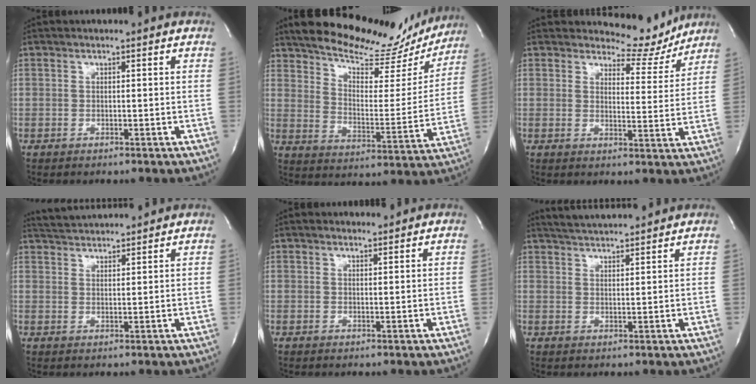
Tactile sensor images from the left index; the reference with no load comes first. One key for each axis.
{"total": 20.7, "fx": 18.5, "fy": 5.7, "fz": 7.2, "tx": -0.105, "ty": -0.021, "tz": 0.251}
{"total": 6.9, "fx": 6.7, "fy": 1.9, "fz": 0.0, "tx": 0.006, "ty": -0.027, "tz": 0.081}
{"total": 6.6, "fx": 6.5, "fy": 0.3, "fz": 1.3, "tx": -0.033, "ty": 0.028, "tz": 0.108}
{"total": 1.3, "fx": 1.2, "fy": 0.5, "fz": 0.2, "tx": -0.010, "ty": 0.002, "tz": 0.019}
{"total": 7.5, "fx": 7.2, "fy": 0.3, "fz": 2.3, "tx": -0.048, "ty": 0.024, "tz": 0.115}